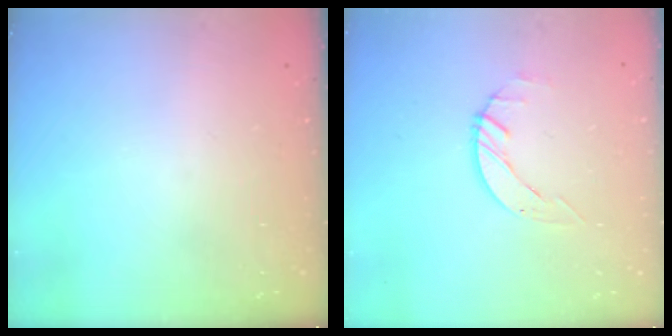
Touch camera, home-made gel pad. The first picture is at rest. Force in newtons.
{"total": 2.6, "press": 2.6, "slide": 0.3}